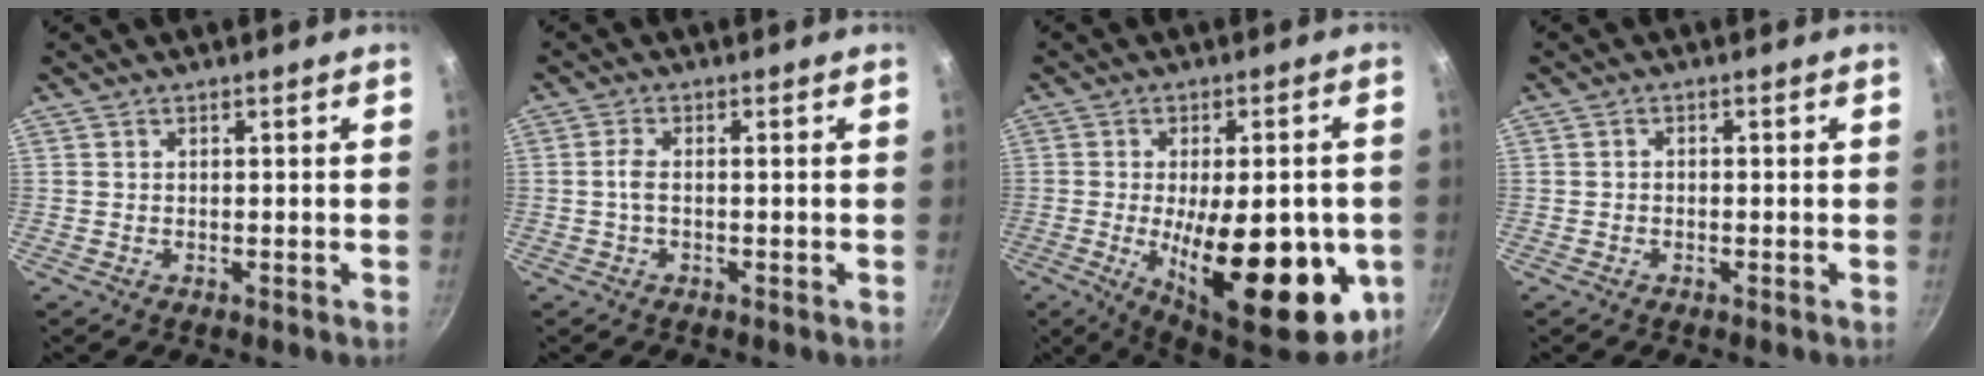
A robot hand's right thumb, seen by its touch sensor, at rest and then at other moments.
{"total": 2.3, "force": [-0.4, 0.8, 2.1], "torque": [-0.056, 0.008, -0.014]}
{"total": 24.7, "force": [-5.2, 10.0, 21.9], "torque": [-0.278, -0.007, -0.058]}
{"total": 0.9, "force": [-0.4, 0.6, 0.5], "torque": [-0.012, 0.006, -0.009]}